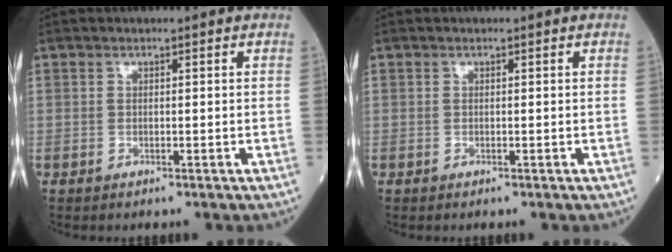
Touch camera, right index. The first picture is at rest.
{"total": 0.0}